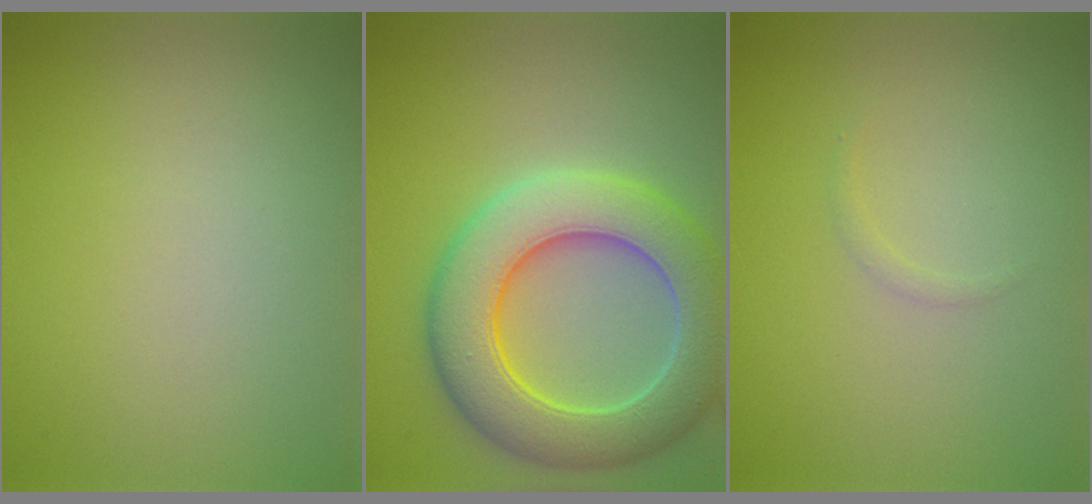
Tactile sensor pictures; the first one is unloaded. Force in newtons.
{"total": 9.0, "press": 9.0, "slide": 0.7}
{"total": 0.5, "press": 0.5, "slide": 0.1}